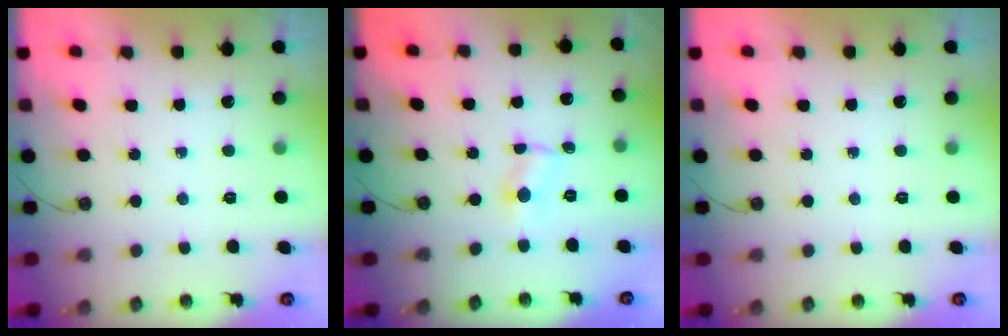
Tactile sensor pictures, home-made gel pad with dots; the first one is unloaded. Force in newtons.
{"total": 1.6, "press": 1.5, "slide": 0.2}
{"total": 0.0}